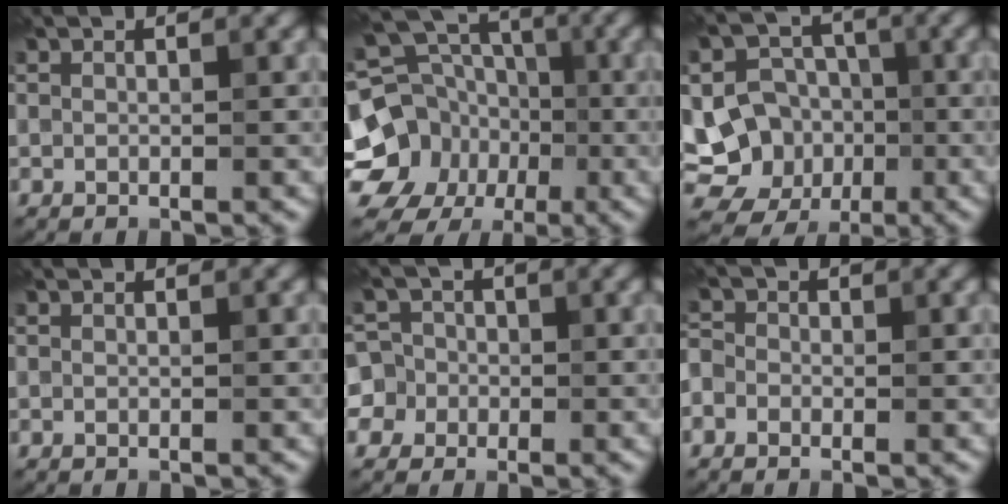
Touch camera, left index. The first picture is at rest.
{"total": 15.0, "force": [-4.9, 13.2, 5.1], "torque": [-0.125, -0.002, -0.092]}
{"total": 12.1, "force": [-2.9, 11.3, 3.2], "torque": [-0.071, -0.001, -0.040]}
{"total": 0.0}
{"total": 5.9, "force": [-1.7, 5.6, 0.9], "torque": [-0.013, 0.016, -0.063]}
{"total": 2.8, "force": [-1.7, 2.2, 0.4], "torque": [0.004, 0.012, -0.049]}